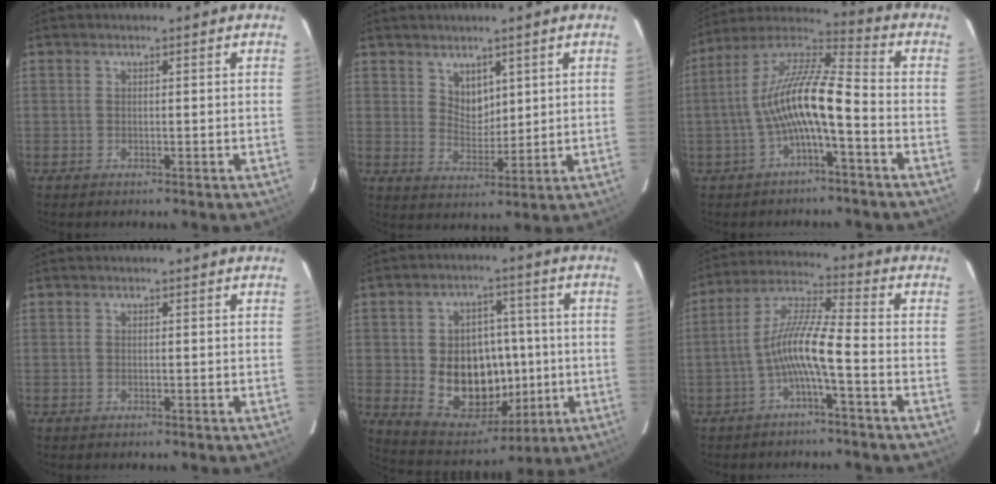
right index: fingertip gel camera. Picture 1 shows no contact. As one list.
[{"total": 4.6, "force": [2.9, 3.1, 1.9], "torque": [-0.023, 0.000, 0.058]}, {"total": 12.6, "force": [-3.3, 2.2, 11.9], "torque": [-0.238, 0.016, -0.064]}, {"total": 0.0}, {"total": 15.9, "force": [-1.6, 12.3, 9.9], "torque": [-0.202, 0.010, 0.002]}, {"total": 8.5, "force": [-3.2, 0.4, 7.9], "torque": [-0.178, 0.017, -0.063]}]